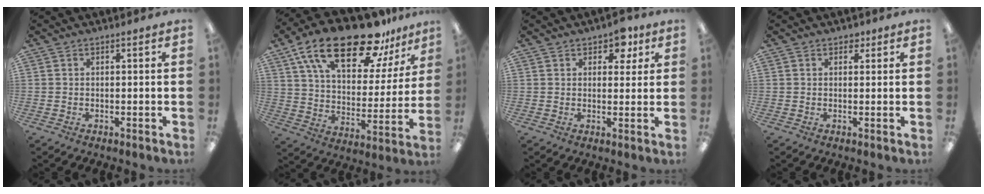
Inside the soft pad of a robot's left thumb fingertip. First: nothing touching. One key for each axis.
{"total": 24.3, "fx": 16.4, "fy": 9.8, "fz": 15.0, "tx": -0.255, "ty": -0.093, "tz": 0.282}
{"total": 5.3, "fx": 3.2, "fy": 3.4, "fz": 2.6, "tx": -0.020, "ty": -0.007, "tz": 0.051}
{"total": 1.9, "fx": 1.0, "fy": 1.4, "fz": 0.7, "tx": -0.006, "ty": -0.001, "tz": 0.017}